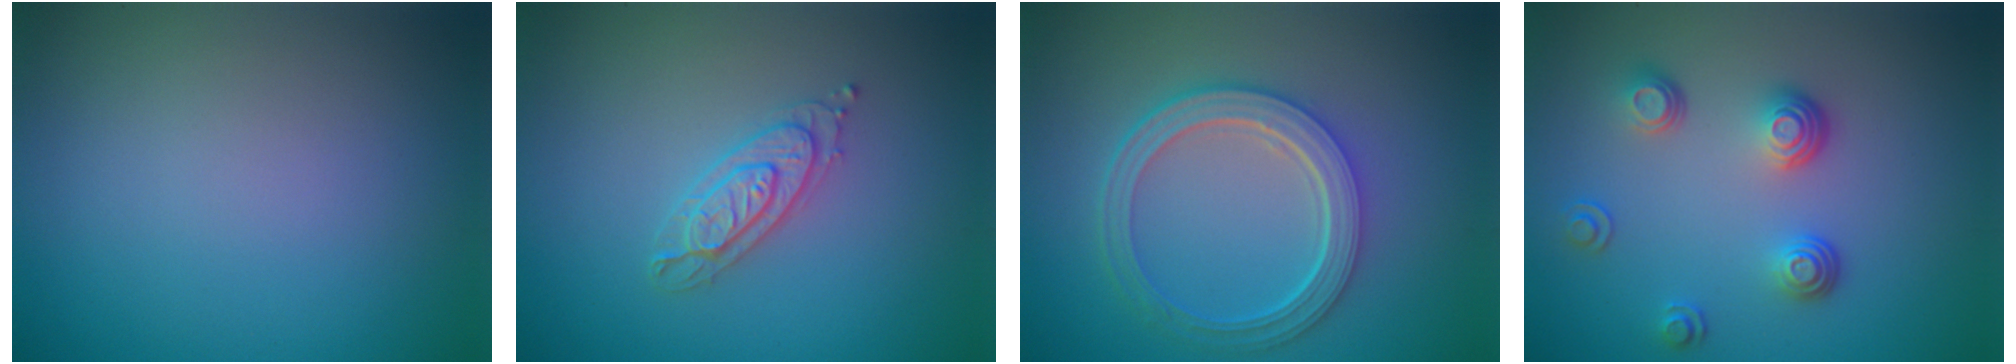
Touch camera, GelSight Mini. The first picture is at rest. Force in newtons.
{"total": 2.3, "press": 2.3, "slide": 0.4}
{"total": 5.1, "press": 3.7, "slide": 3.5}
{"total": 3.5, "press": 2.6, "slide": 2.4}